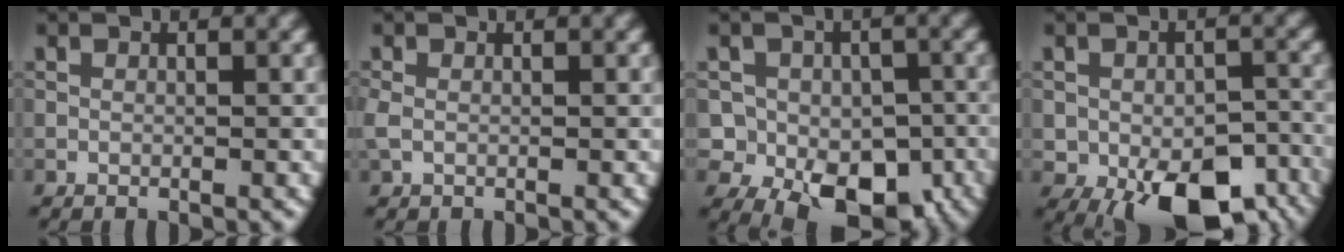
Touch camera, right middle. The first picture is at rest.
{"total": 1.0, "force": [-0.1, 0.7, 0.8], "torque": [-0.021, -0.001, -0.005]}
{"total": 8.8, "force": [-2.8, 6.4, 5.3], "torque": [-0.056, -0.004, -0.050]}
{"total": 12.2, "force": [-6.0, 6.4, 8.6], "torque": [-0.123, -0.041, -0.073]}